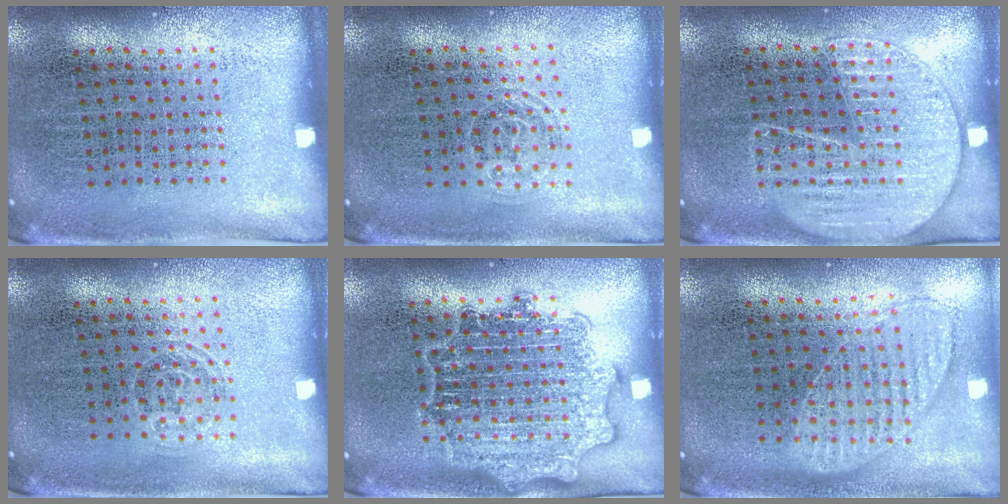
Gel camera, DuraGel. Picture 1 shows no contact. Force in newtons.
{"total": 0.7, "press": 0.5, "slide": 0.5}
{"total": 1.6, "press": 1.5, "slide": 0.5}
{"total": 0.7, "press": 0.6, "slide": 0.5}
{"total": 3.0, "press": 3.0, "slide": 0.5}
{"total": 1.0, "press": 1.0, "slide": 0.1}